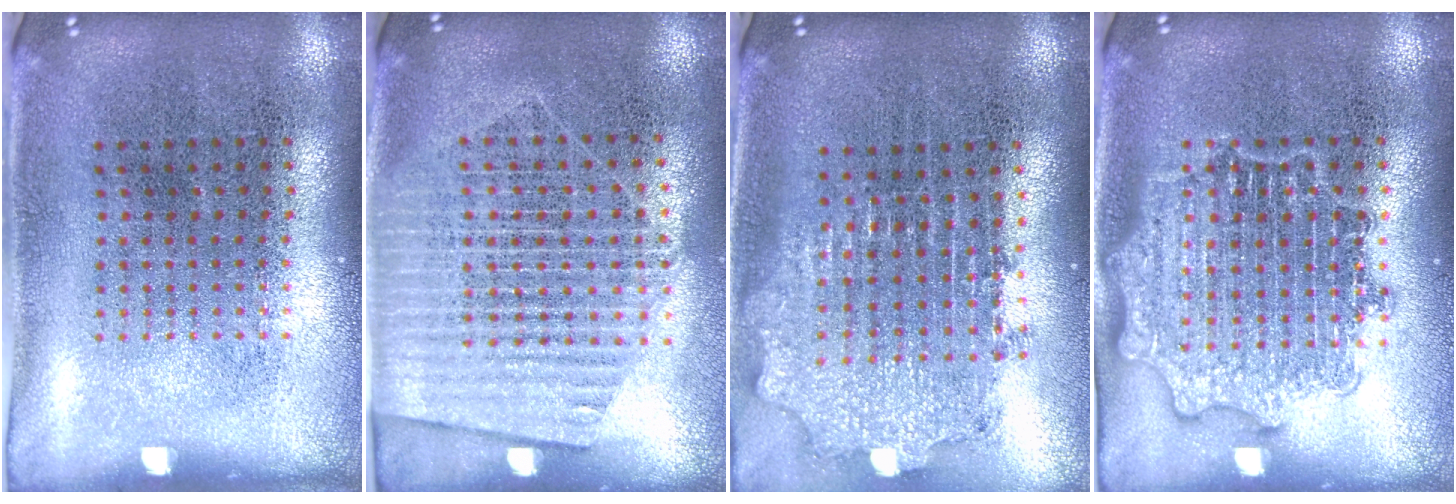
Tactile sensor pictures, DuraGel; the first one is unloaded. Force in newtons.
{"total": 1.6, "press": 1.4, "slide": 0.8}
{"total": 2.0, "press": 1.6, "slide": 1.3}
{"total": 3.0, "press": 3.0, "slide": 0.5}